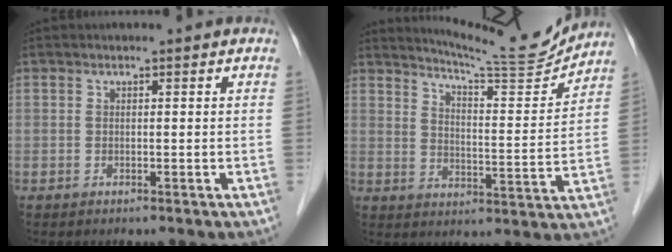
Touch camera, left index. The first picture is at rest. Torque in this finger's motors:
{"motor_torque": [0.37, -0.65, 0.05, 0.01]}